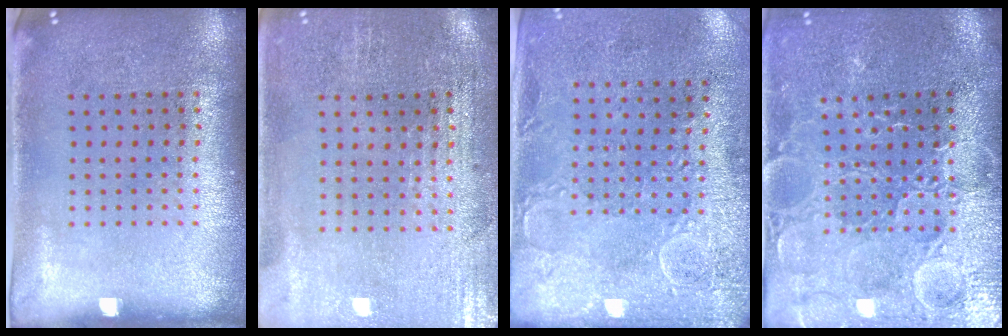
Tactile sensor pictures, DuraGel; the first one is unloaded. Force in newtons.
{"total": 0.6, "press": 0.5, "slide": 0.4}
{"total": 2.9, "press": 2.3, "slide": 1.7}
{"total": 3.6, "press": 3.5, "slide": 0.8}